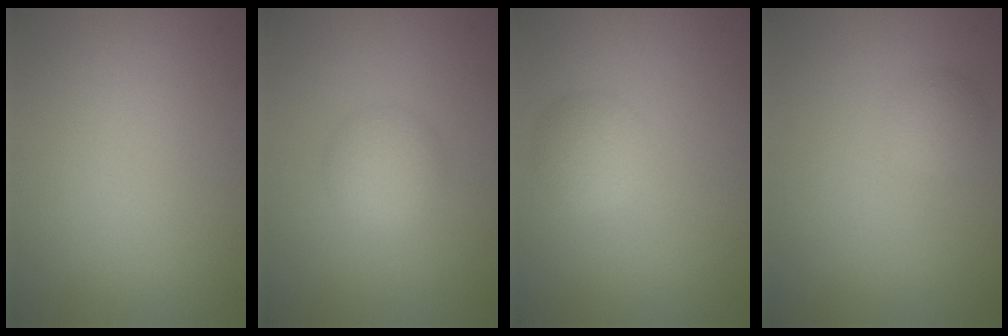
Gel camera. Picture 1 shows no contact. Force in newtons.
{"total": 2.6, "press": 2.6, "slide": 0.0}
{"total": 2.3, "press": 2.3, "slide": 0.2}
{"total": 1.3, "press": 1.3, "slide": 0.1}